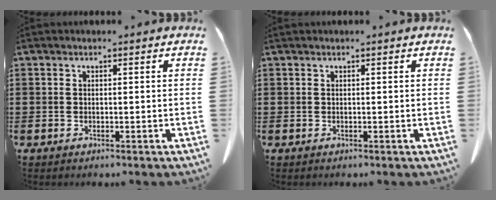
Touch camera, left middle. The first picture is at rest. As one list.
[{"total": 0.0}]